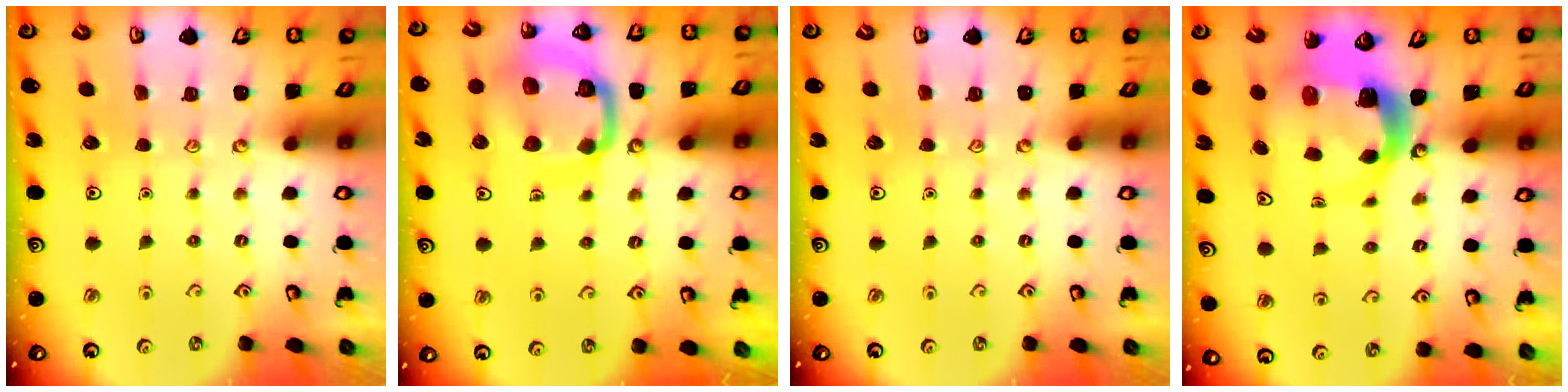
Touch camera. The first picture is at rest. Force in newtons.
{"total": 14.9, "press": 14.8, "slide": 1.5}
{"total": 0.0}
{"total": 6.4, "press": 6.3, "slide": 0.9}